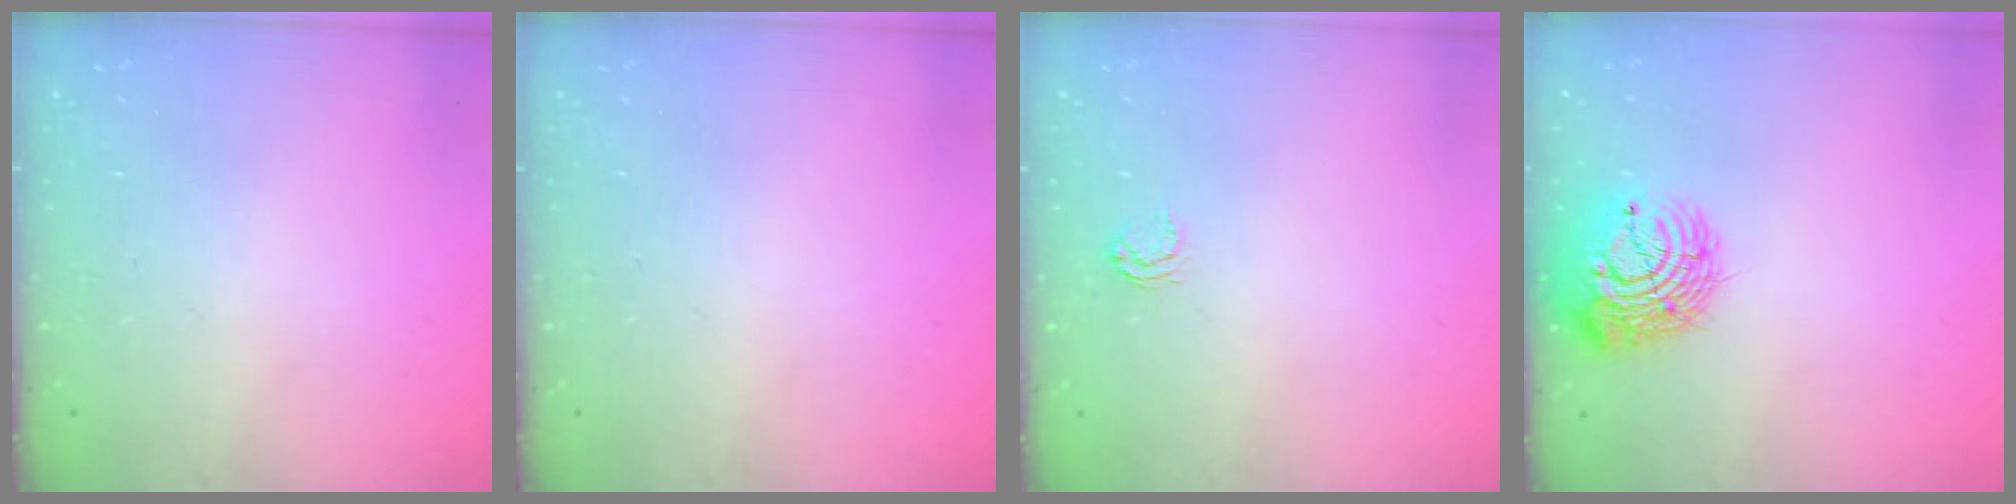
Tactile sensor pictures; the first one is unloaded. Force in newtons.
{"total": 0.0}
{"total": 3.3, "press": 3.2, "slide": 0.7}
{"total": 12.5, "press": 12.4, "slide": 1.4}